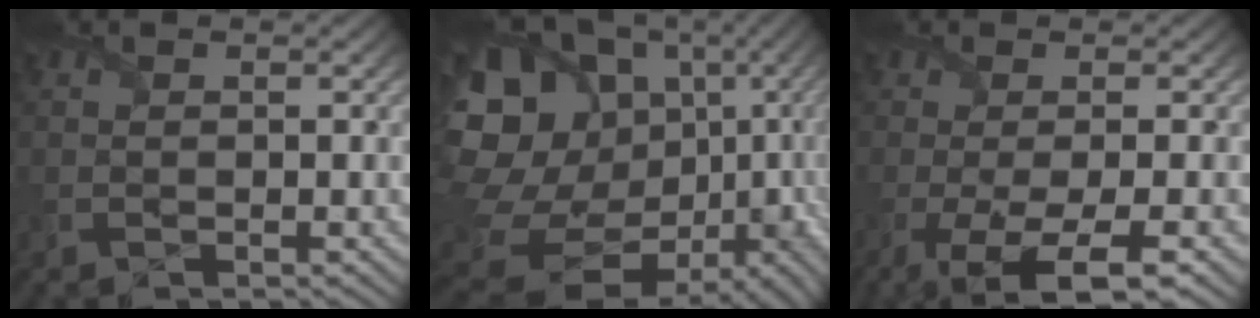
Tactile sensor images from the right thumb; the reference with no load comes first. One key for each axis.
{"total": 21.2, "fx": 1.2, "fy": 17.3, "fz": 12.1, "tx": -0.262, "ty": -0.038, "tz": 0.031}
{"total": 8.0, "fx": -4.0, "fy": 2.2, "fz": 6.6, "tx": -0.127, "ty": -0.016, "tz": -0.065}